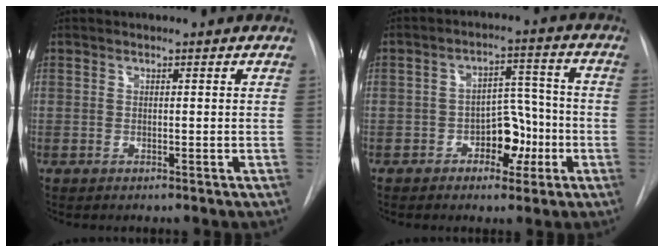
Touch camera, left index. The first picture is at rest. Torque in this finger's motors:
{"motor_torque": [0.25, 0.26, 0.11, 0.04]}